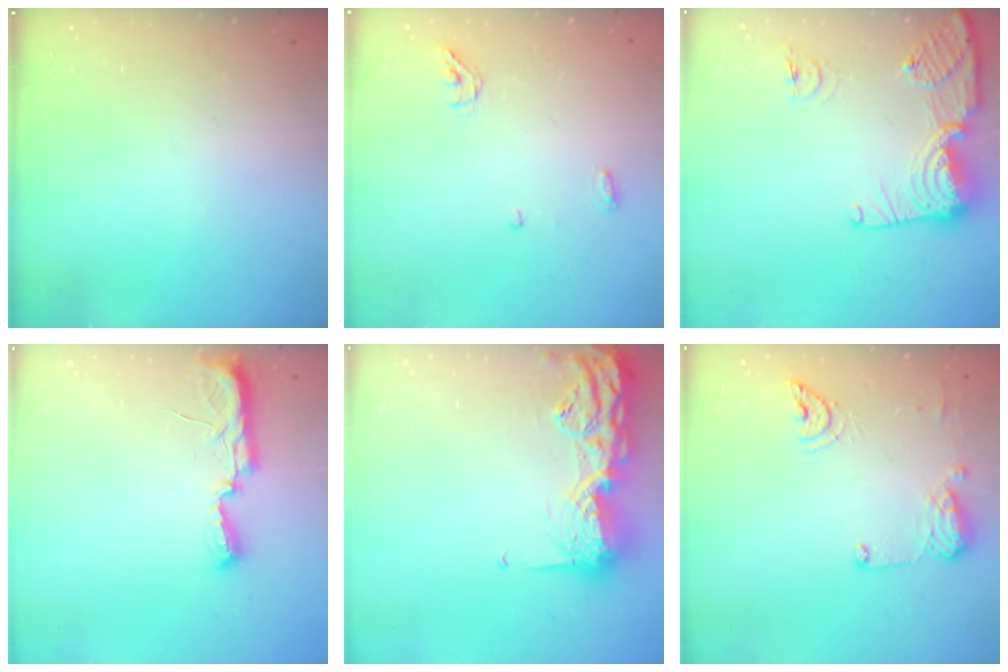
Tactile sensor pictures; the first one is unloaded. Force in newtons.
{"total": 4.3, "press": 4.0, "slide": 1.4}
{"total": 13.9, "press": 13.8, "slide": 1.5}
{"total": 9.4, "press": 8.3, "slide": 4.5}
{"total": 17.7, "press": 17.6, "slide": 0.9}
{"total": 11.2, "press": 11.1, "slide": 1.5}